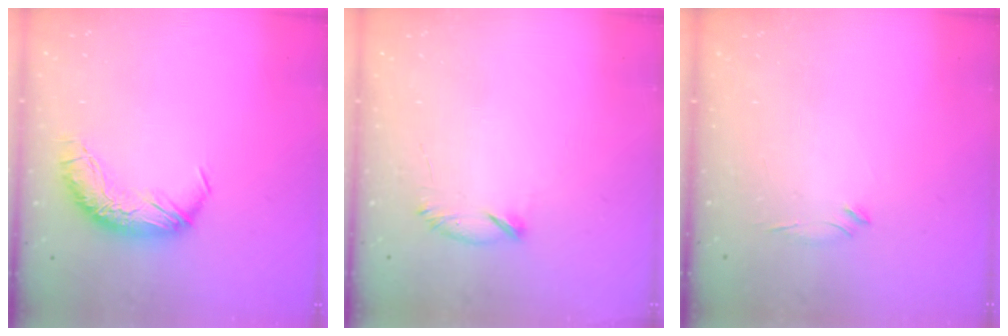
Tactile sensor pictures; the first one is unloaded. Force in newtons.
{"total": 6.3, "press": 6.2, "slide": 1.2}
{"total": 6.2, "press": 6.1, "slide": 1.2}